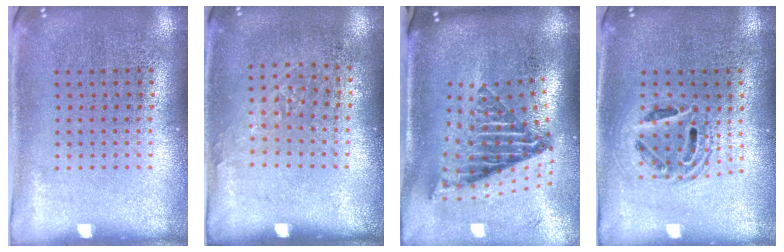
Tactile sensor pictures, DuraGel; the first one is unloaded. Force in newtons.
{"total": 0.8, "press": 0.7, "slide": 0.4}
{"total": 2.7, "press": 1.8, "slide": 2.0}
{"total": 1.6, "press": 1.4, "slide": 0.8}